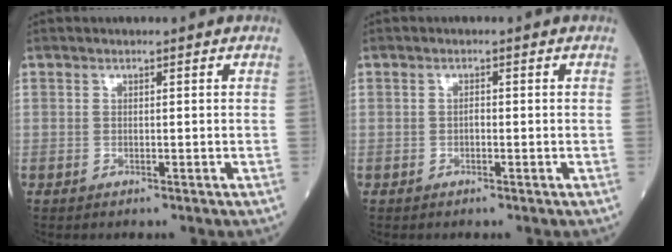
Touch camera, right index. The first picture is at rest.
{"total": 0.6, "force": [-0.3, 0.3, 0.5], "torque": [-0.007, 0.003, -0.007]}